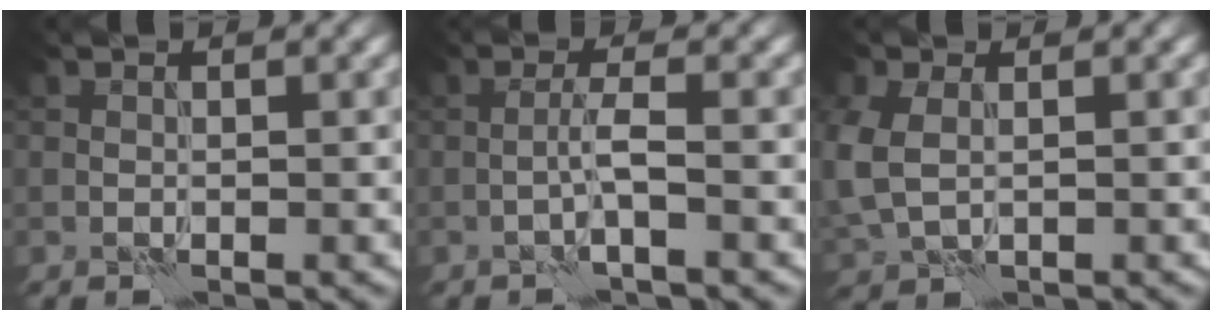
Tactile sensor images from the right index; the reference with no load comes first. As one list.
[{"total": 1.7, "force": [-0.6, -0.1, 1.6], "torque": [-0.033, 0.010, -0.017]}, {"total": 4.2, "force": [0.1, 3.2, 2.7], "torque": [-0.080, -0.005, 0.013]}]